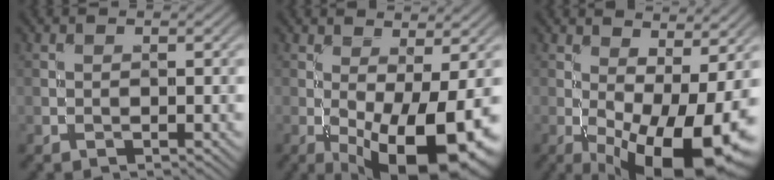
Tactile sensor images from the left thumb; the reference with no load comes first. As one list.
[{"total": 13.0, "force": [-4.1, 4.1, 11.7], "torque": [-0.174, -0.010, -0.053]}, {"total": 15.1, "force": [-3.5, 5.6, 13.6], "torque": [-0.202, -0.008, -0.042]}]